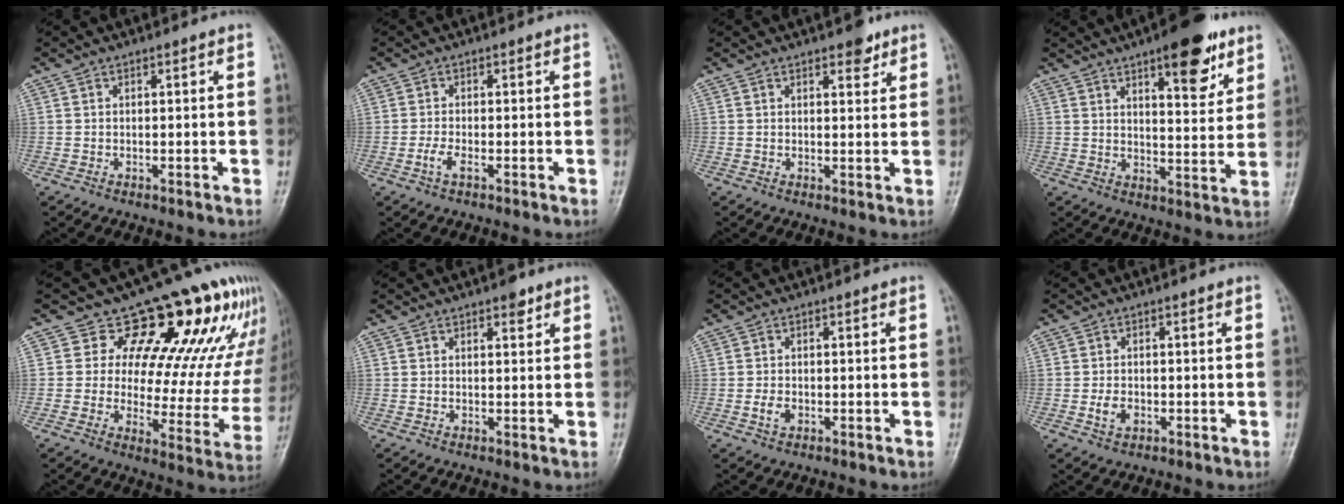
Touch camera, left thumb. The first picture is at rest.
{"total": 2.3, "force": [-1.1, 0.9, 1.9], "torque": [-0.044, 0.004, -0.024]}
{"total": 3.3, "force": [2.2, 1.5, 1.9], "torque": [-0.011, -0.010, 0.029]}
{"total": 13.1, "force": [7.8, 4.5, 9.5], "torque": [-0.099, -0.039, 0.107]}
{"total": 19.4, "force": [12.3, 9.8, 11.5], "torque": [-0.078, -0.066, 0.147]}
{"total": 2.2, "force": [1.4, 1.1, 1.4], "torque": [-0.010, -0.005, 0.017]}
{"total": 2.3, "force": [-0.8, 1.6, 1.5], "torque": [-0.027, 0.002, -0.014]}
{"total": 3.1, "force": [-0.9, 2.2, 2.0], "torque": [-0.032, 0.003, -0.015]}